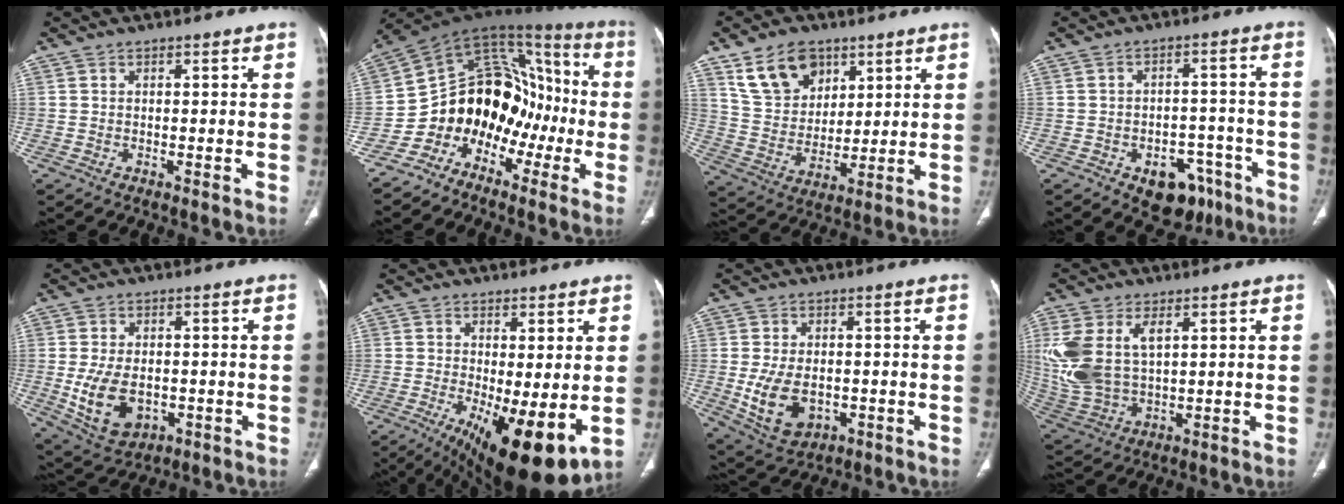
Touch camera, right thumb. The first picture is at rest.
{"total": 16.9, "force": [-6.7, 12.7, 9.0], "torque": [-0.077, 0.123, -0.123]}
{"total": 12.7, "force": [7.2, 8.5, 5.9], "torque": [-0.081, -0.030, 0.143]}
{"total": 10.4, "force": [-6.0, 6.6, 5.2], "torque": [-0.030, 0.046, -0.074]}
{"total": 10.6, "force": [-1.9, 7.0, 7.8], "torque": [-0.135, -0.003, -0.014]}
{"total": 14.2, "force": [-3.2, 4.7, 13.0], "torque": [-0.195, -0.028, -0.032]}
{"total": 10.0, "force": [-1.8, 6.6, 7.3], "torque": [-0.125, -0.004, -0.012]}
{"total": 14.7, "force": [4.1, 8.7, 11.1], "torque": [-0.255, -0.006, 0.096]}